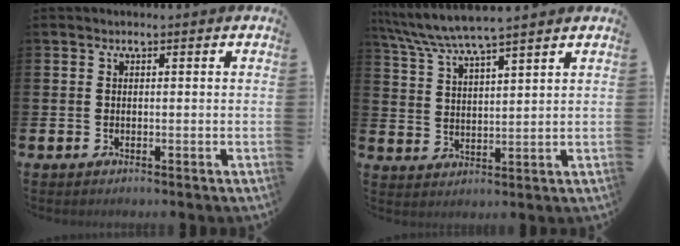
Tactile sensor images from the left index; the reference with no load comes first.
{"total": 6.0, "force": [5.6, 0.2, 2.2], "torque": [-0.059, -0.028, 0.098]}